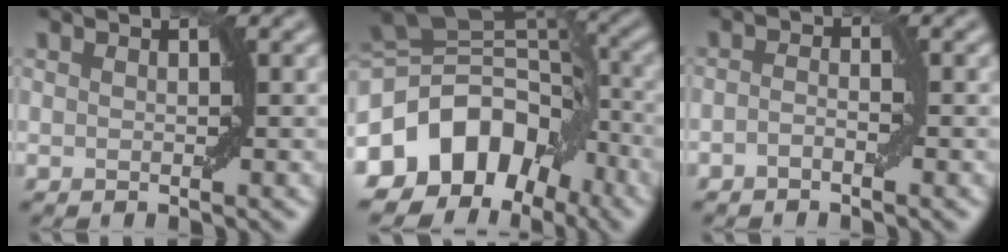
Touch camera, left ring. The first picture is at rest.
{"total": 12.3, "force": [-5.3, 8.8, 6.9], "torque": [-0.130, 0.010, -0.098]}
{"total": 1.1, "force": [-0.7, 0.4, 0.8], "torque": [-0.017, 0.004, -0.015]}